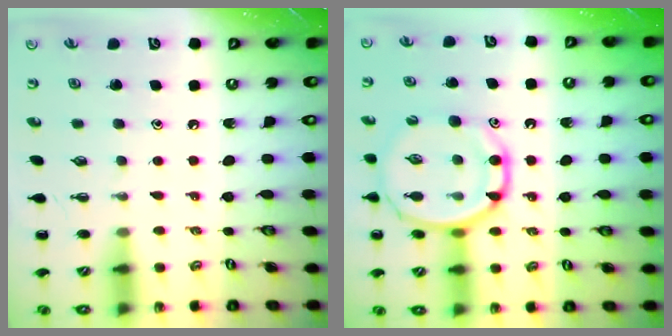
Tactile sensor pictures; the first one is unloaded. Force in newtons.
{"total": 14.3, "press": 13.9, "slide": 3.3}